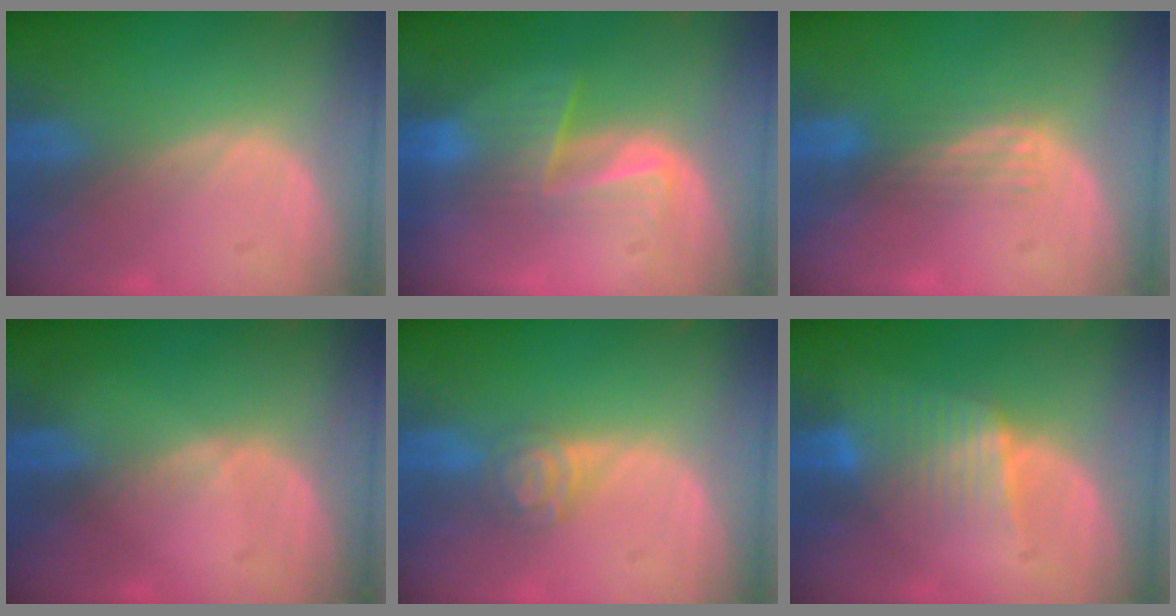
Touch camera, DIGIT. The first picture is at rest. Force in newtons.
{"total": 6.7, "press": 5.5, "slide": 3.7}
{"total": 2.9, "press": 2.7, "slide": 1.2}
{"total": 0.7, "press": 0.5, "slide": 0.5}
{"total": 4.3, "press": 4.0, "slide": 1.6}
{"total": 6.5, "press": 5.8, "slide": 3.0}